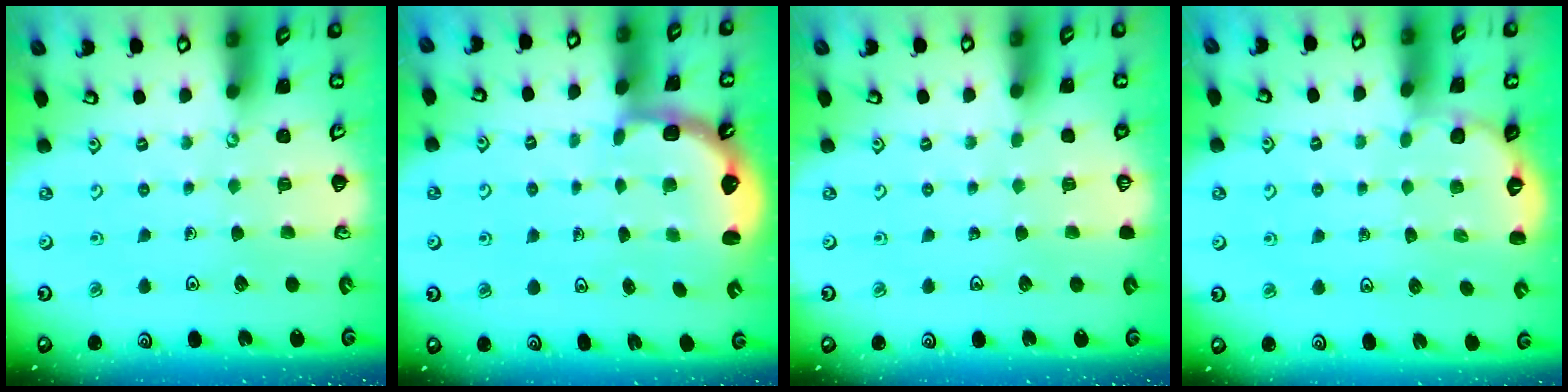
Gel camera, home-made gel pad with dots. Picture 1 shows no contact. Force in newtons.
{"total": 2.6, "press": 2.2, "slide": 1.4}
{"total": 0.0}
{"total": 2.4, "press": 2.3, "slide": 0.7}